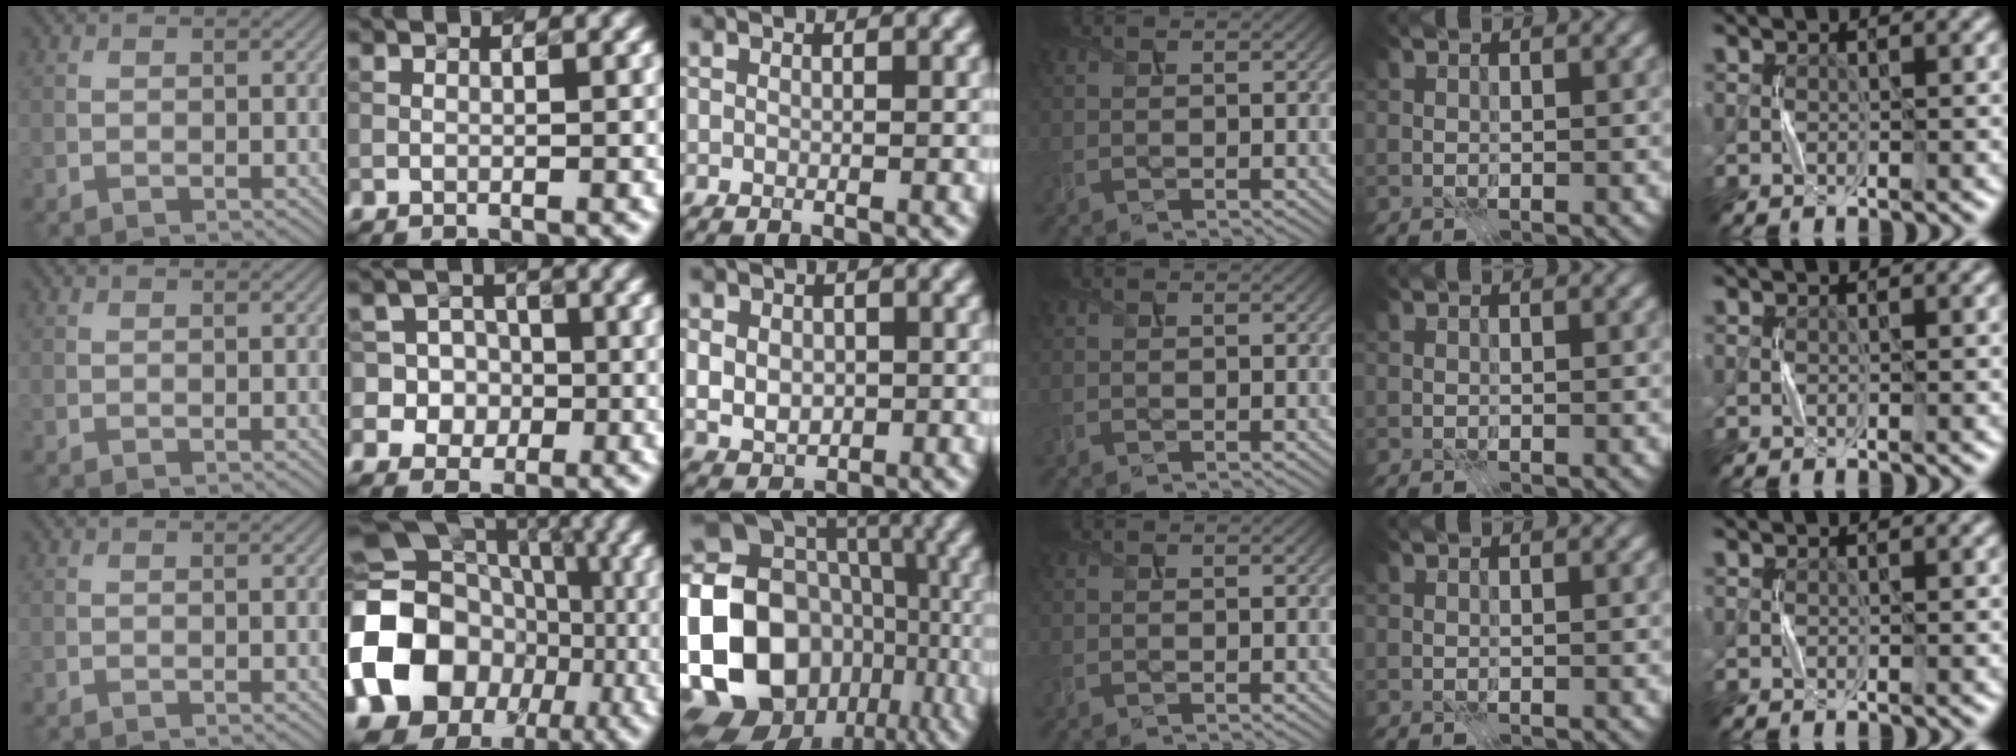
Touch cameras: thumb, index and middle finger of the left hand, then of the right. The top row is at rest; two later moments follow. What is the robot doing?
{"motion": "press", "object": "gel pad"}